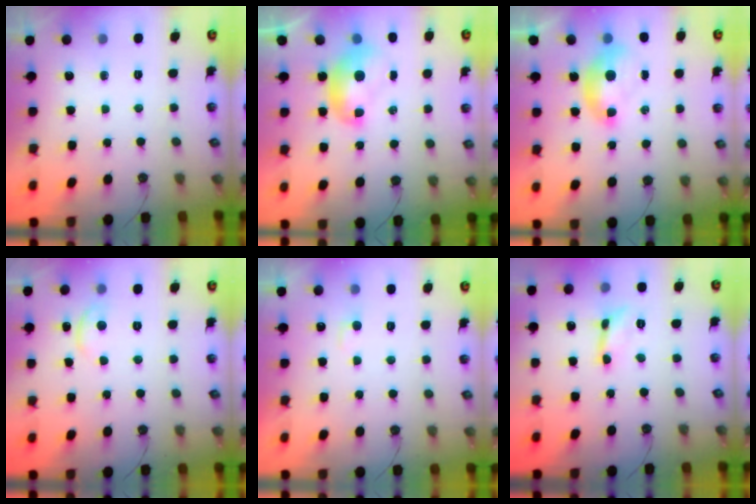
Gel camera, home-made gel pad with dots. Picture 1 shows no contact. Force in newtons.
{"total": 2.2, "press": 2.1, "slide": 0.3}
{"total": 1.5, "press": 1.4, "slide": 0.6}
{"total": 1.2, "press": 1.0, "slide": 0.6}
{"total": 2.8, "press": 2.7, "slide": 0.4}
{"total": 0.0}